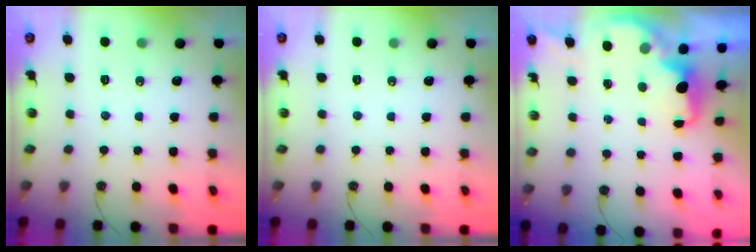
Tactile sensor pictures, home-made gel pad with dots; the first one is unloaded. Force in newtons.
{"total": 0.0}
{"total": 2.2, "press": 2.1, "slide": 0.8}